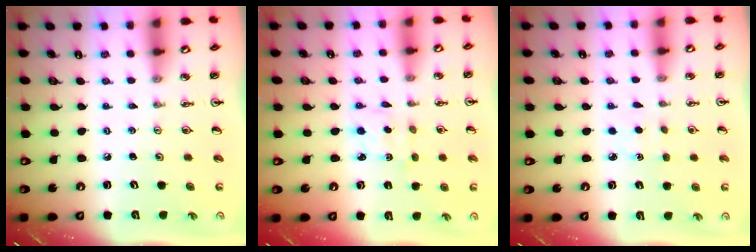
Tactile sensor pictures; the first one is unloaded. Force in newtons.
{"total": 2.3, "press": 2.1, "slide": 0.8}
{"total": 1.5, "press": 1.5, "slide": 0.2}